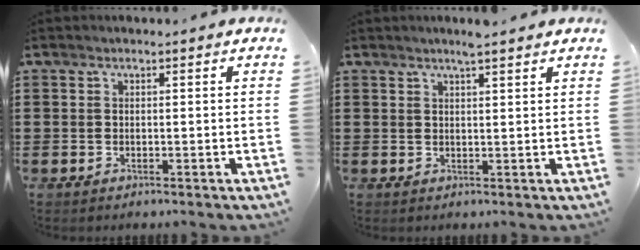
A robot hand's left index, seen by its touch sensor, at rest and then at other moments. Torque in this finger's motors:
{"motor_torque": [0.51, -0.36, 0.25, 0.02]}